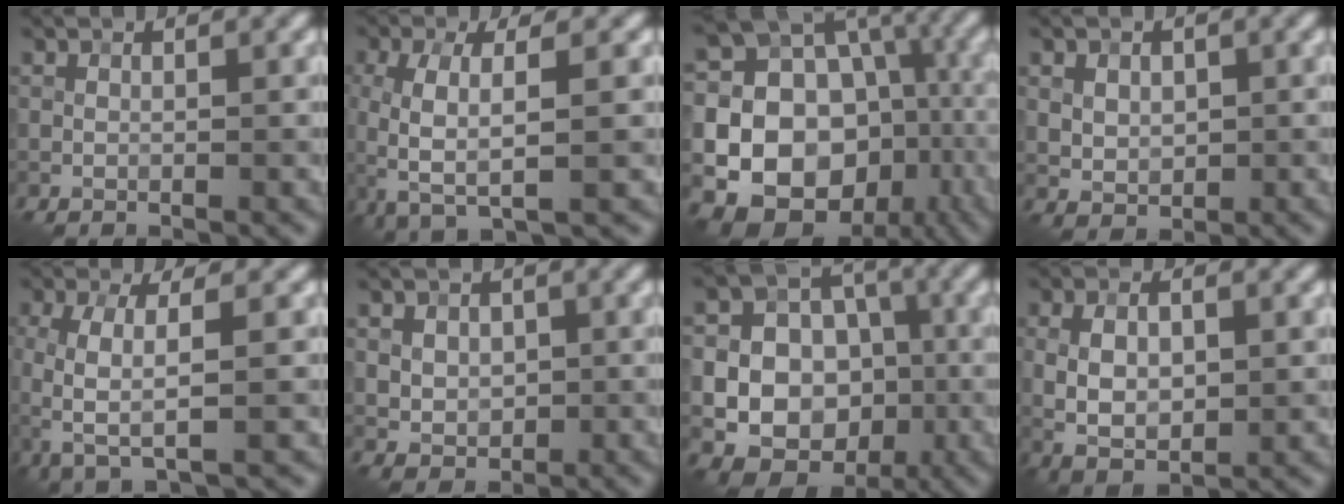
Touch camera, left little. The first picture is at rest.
{"total": 5.6, "force": [-1.0, 2.0, 5.2], "torque": [-0.113, -0.006, -0.019]}
{"total": 20.8, "force": [-4.8, 18.2, 8.8], "torque": [-0.171, -0.011, -0.085]}
{"total": 2.4, "force": [0.4, 1.9, 1.3], "torque": [-0.026, -0.003, 0.010]}
{"total": 5.0, "force": [-0.7, 1.6, 4.6], "torque": [-0.098, -0.004, -0.014]}
{"total": 3.3, "force": [0.4, 2.7, 1.8], "torque": [-0.036, 0.006, 0.003]}
{"total": 13.7, "force": [-3.4, 12.4, 4.7], "torque": [-0.085, -0.001, -0.065]}
{"total": 5.6, "force": [-0.2, 3.2, 4.6], "torque": [-0.096, -0.003, 0.000]}